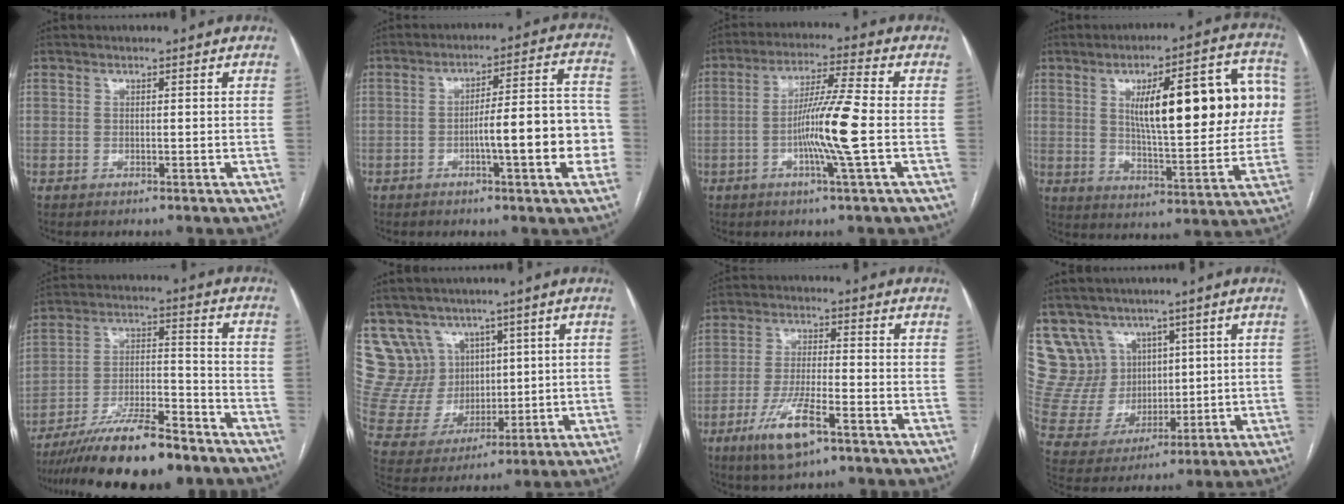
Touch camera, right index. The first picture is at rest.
{"total": 12.4, "force": [-3.1, 1.7, 11.8], "torque": [-0.157, 0.031, -0.040]}
{"total": 10.2, "force": [-1.9, -1.1, 9.9], "torque": [-0.186, -0.003, -0.039]}
{"total": 21.2, "force": [4.6, 5.3, 20.0], "torque": [-0.270, 0.030, 0.070]}
{"total": 16.6, "force": [-13.2, 2.7, 9.7], "torque": [-0.164, -0.003, -0.224]}
{"total": 12.1, "force": [7.7, 9.2, 2.0], "torque": [-0.058, 0.051, 0.171]}
{"total": 9.5, "force": [-5.3, 1.8, 7.7], "torque": [-0.155, -0.014, -0.094]}
{"total": 12.4, "force": [7.8, 9.4, 2.1], "torque": [-0.061, 0.052, 0.175]}